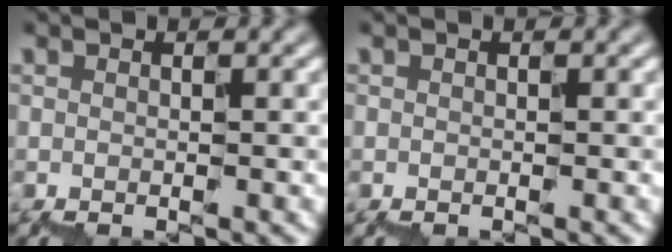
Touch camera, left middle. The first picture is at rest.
{"total": 0.0}